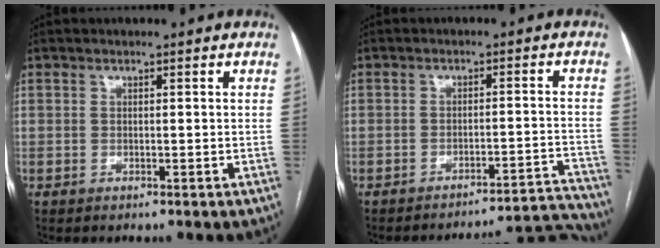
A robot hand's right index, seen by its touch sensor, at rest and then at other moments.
{"total": 14.1, "force": [-14.1, -1.0, 0.4], "torque": [0.029, 0.021, -0.170]}